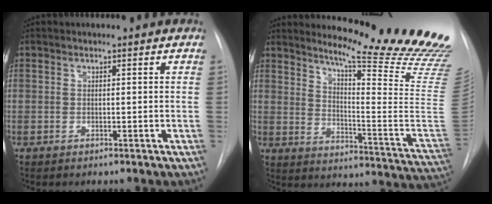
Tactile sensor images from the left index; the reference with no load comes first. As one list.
[{"total": 23.9, "force": [21.0, -1.2, 11.2], "torque": [-0.164, -0.158, 0.260]}]